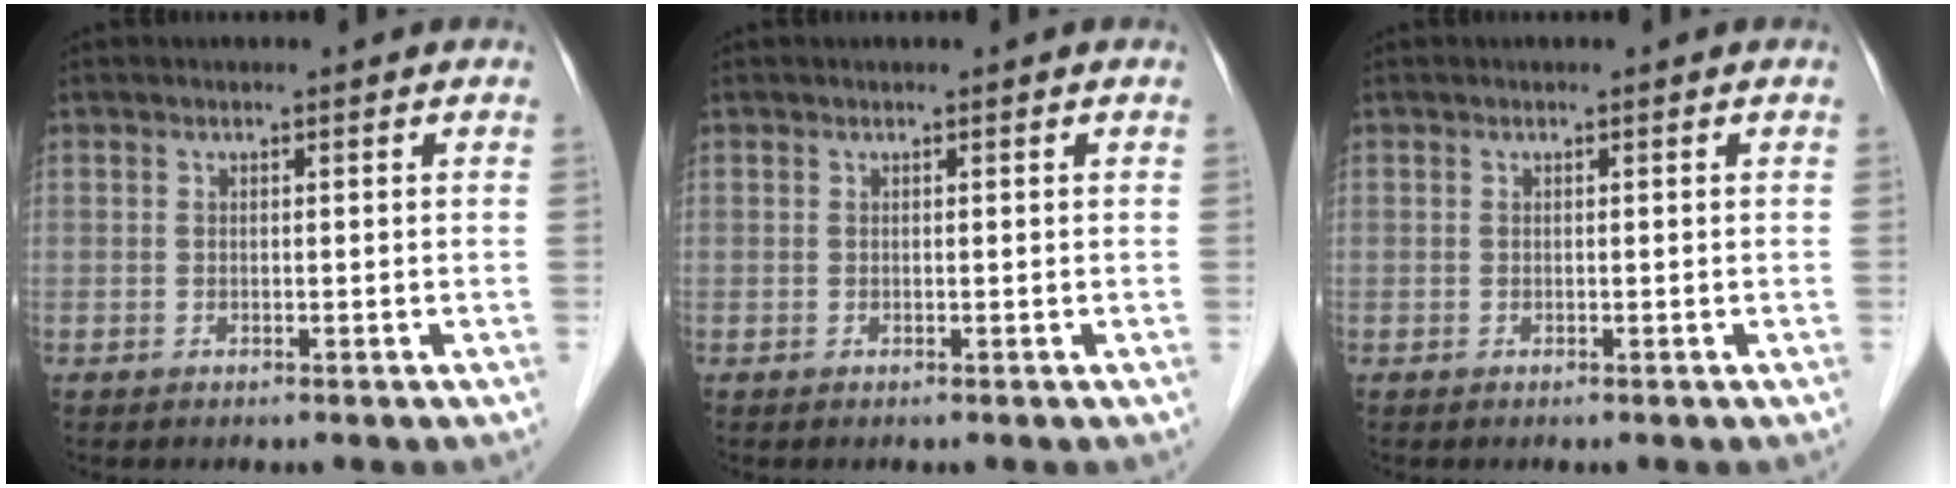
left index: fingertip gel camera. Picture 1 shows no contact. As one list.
[{"total": 0.0}, {"total": 0.0}]